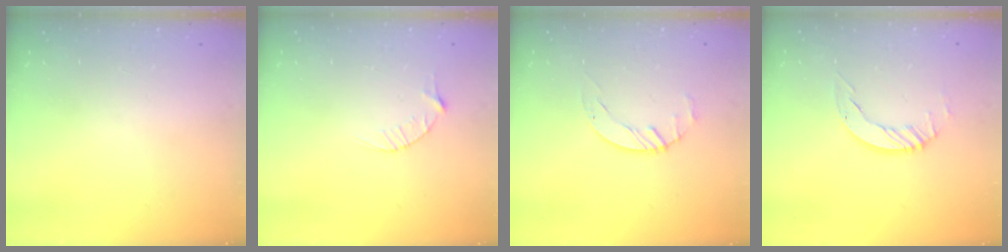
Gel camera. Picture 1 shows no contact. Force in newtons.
{"total": 3.4, "press": 3.4, "slide": 0.4}
{"total": 1.7, "press": 1.7, "slide": 0.3}
{"total": 5.9, "press": 5.9, "slide": 0.4}